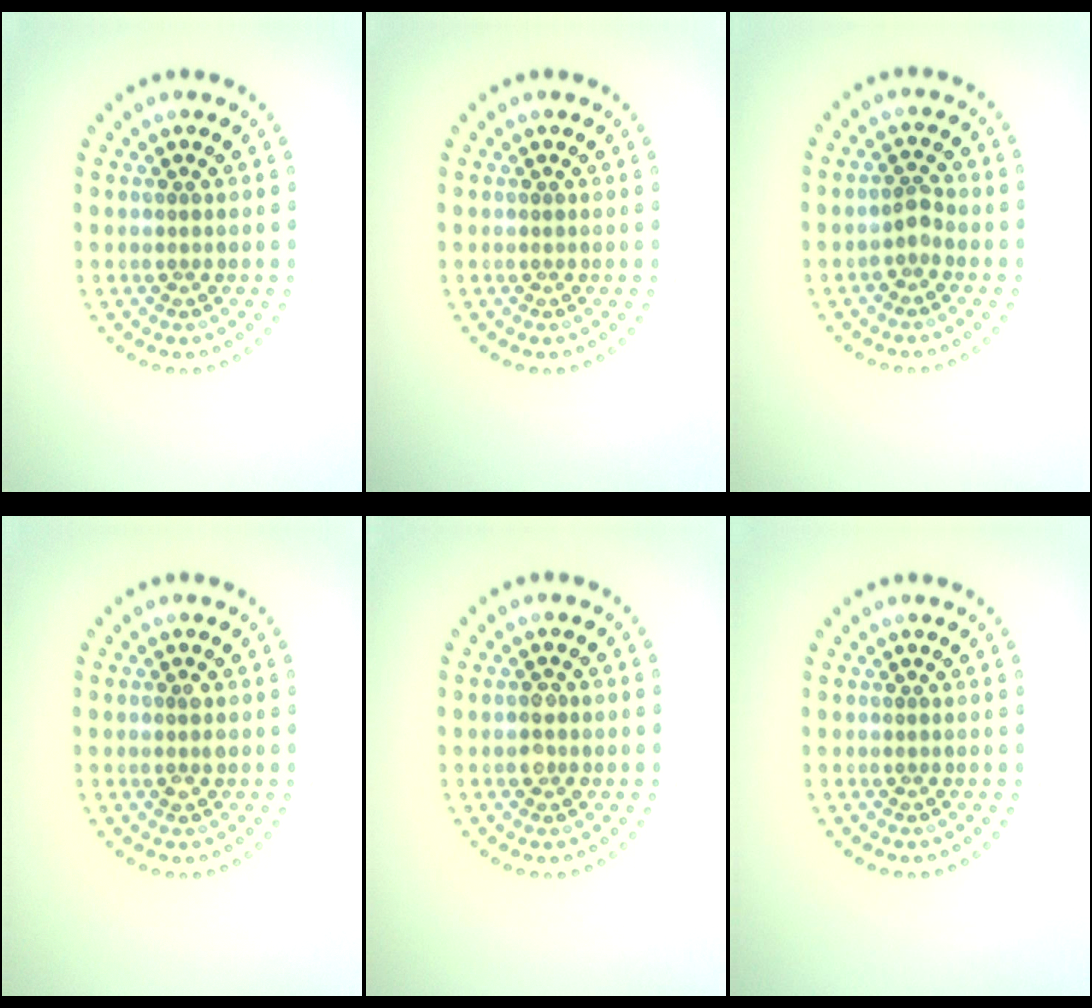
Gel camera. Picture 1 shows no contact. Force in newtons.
{"total": 0.0}
{"total": 1.3, "press": 1.0, "slide": 0.7}
{"total": 1.0, "press": 1.0, "slide": 0.3}
{"total": 1.7, "press": 1.7, "slide": 0.1}
{"total": 0.0}